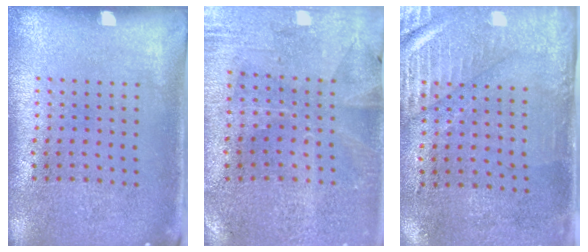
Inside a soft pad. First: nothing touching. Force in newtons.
{"total": 0.5, "press": 0.3, "slide": 0.4}
{"total": 3.0, "press": 2.5, "slide": 1.6}